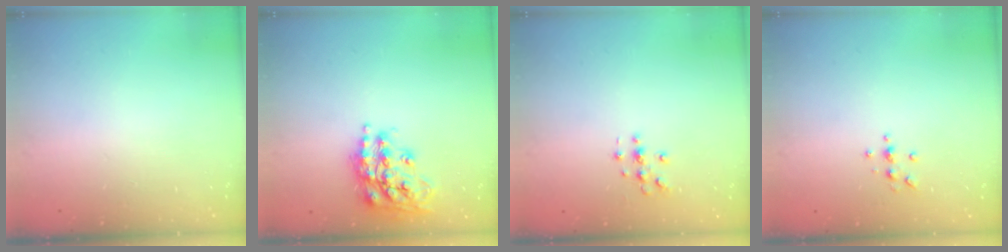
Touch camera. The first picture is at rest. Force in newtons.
{"total": 16.5, "press": 16.5, "slide": 1.1}
{"total": 3.0, "press": 3.0, "slide": 0.3}
{"total": 4.6, "press": 4.6, "slide": 0.6}